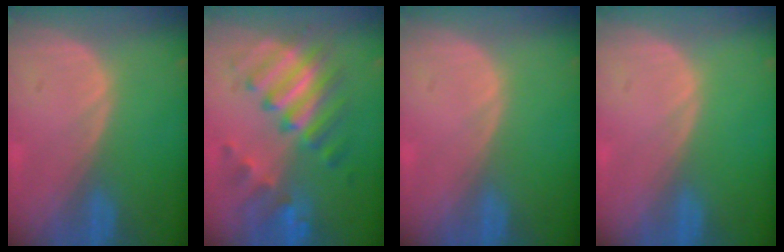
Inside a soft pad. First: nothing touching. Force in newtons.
{"total": 8.7, "press": 8.7, "slide": 0.4}
{"total": 0.0}
{"total": 0.0}